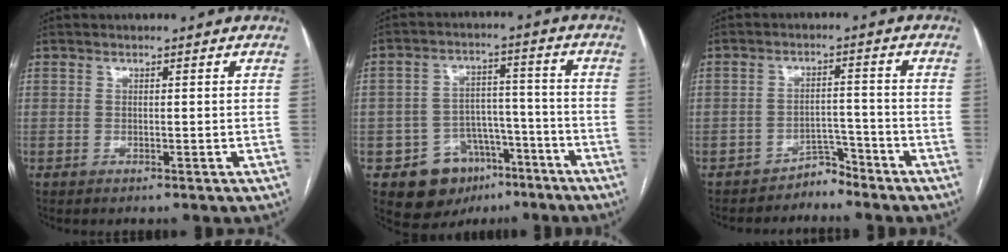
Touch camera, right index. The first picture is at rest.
{"total": 10.7, "force": [-5.9, 8.1, 3.5], "torque": [-0.044, 0.038, -0.081]}
{"total": 3.1, "force": [-3.0, 0.9, -0.2], "torque": [0.014, 0.002, -0.048]}